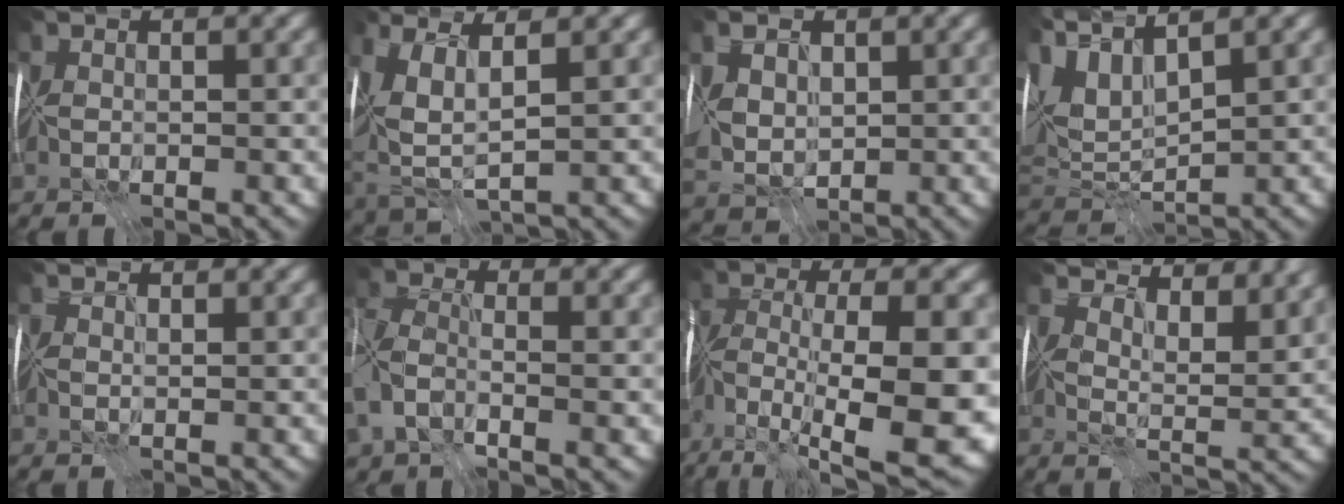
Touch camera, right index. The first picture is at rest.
{"total": 6.1, "force": [1.8, 2.4, 5.3], "torque": [-0.133, -0.013, 0.048]}
{"total": 4.5, "force": [0.8, 3.3, 3.0], "torque": [-0.070, 0.007, 0.011]}
{"total": 5.7, "force": [2.9, 1.6, 4.6], "torque": [-0.117, 0.007, 0.058]}
{"total": 0.9, "force": [0.8, -0.4, -0.2], "torque": [-0.005, -0.001, 0.014]}
{"total": 5.9, "force": [-2.7, 3.2, 4.2], "torque": [-0.120, -0.014, -0.057]}
{"total": 13.5, "force": [-6.9, 3.9, 10.9], "torque": [-0.201, -0.005, -0.102]}
{"total": 7.1, "force": [6.5, 1.1, 2.4], "torque": [-0.048, -0.015, 0.083]}